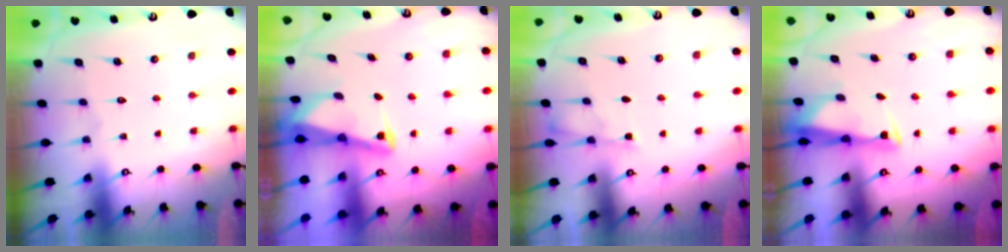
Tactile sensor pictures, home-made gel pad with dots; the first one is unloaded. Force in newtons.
{"total": 2.5, "press": 2.4, "slide": 0.6}
{"total": 4.3, "press": 4.3, "slide": 0.5}
{"total": 3.1, "press": 3.0, "slide": 0.8}